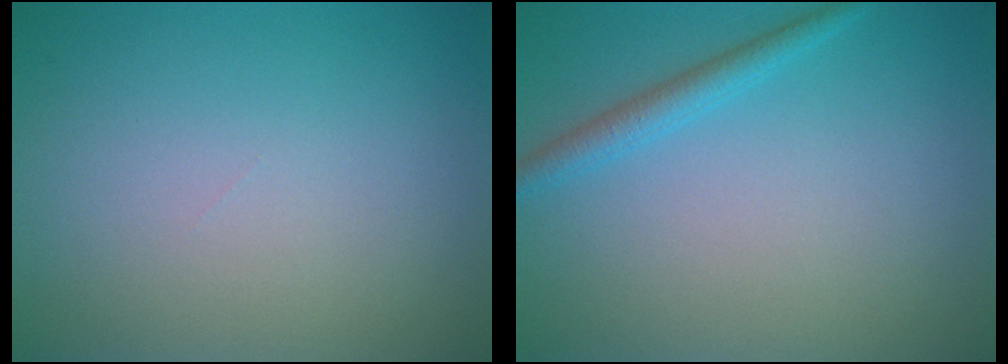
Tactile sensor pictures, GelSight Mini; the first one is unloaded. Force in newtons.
{"total": 1.9, "press": 1.9, "slide": 0.2}